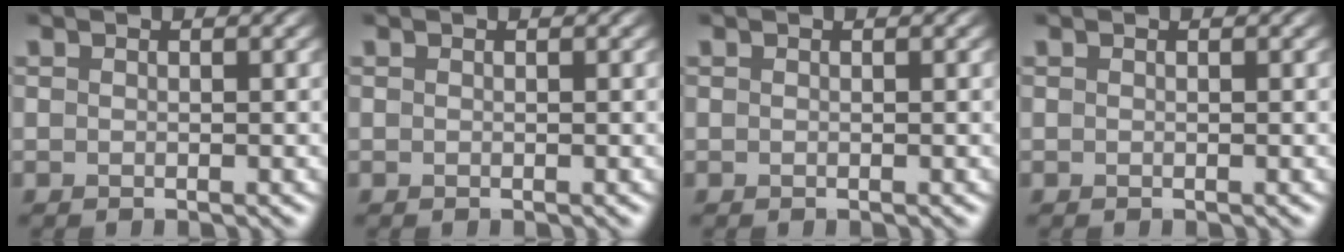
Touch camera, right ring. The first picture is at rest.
{"total": 0.0}
{"total": 0.0}
{"total": 0.0}